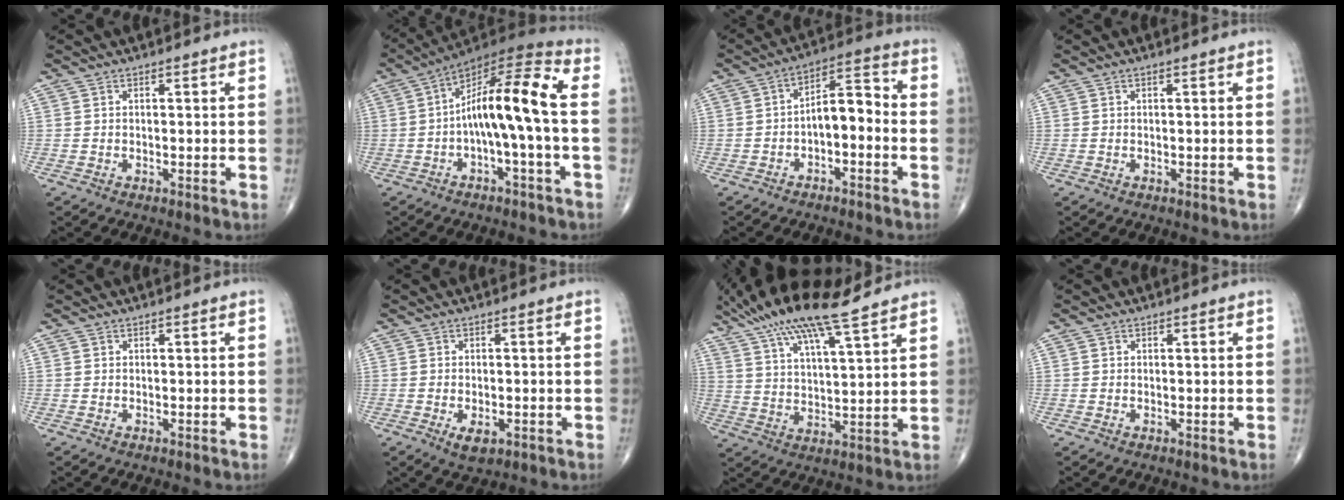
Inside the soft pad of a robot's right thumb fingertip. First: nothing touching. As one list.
[{"total": 14.9, "force": [-1.2, 2.2, 14.7], "torque": [-0.263, 0.048, -0.025]}, {"total": 7.7, "force": [-2.0, 3.4, 6.6], "torque": [-0.093, 0.047, -0.039]}, {"total": 0.0}, {"total": 0.0}, {"total": 3.5, "force": [-1.3, 1.8, 2.7], "torque": [-0.041, -0.002, -0.013]}, {"total": 16.0, "force": [11.8, 2.6, 10.5], "torque": [-0.190, -0.026, 0.213]}, {"total": 0.0}]